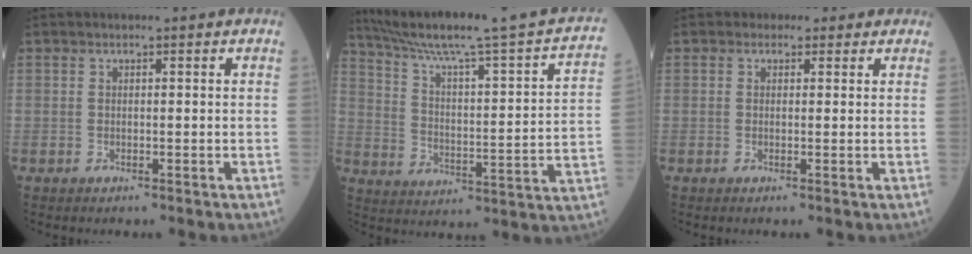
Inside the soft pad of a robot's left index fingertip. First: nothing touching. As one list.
[{"total": 24.4, "force": [20.5, -0.3, 13.3], "torque": [-0.209, -0.037, 0.278]}, {"total": 2.2, "force": [1.3, 1.8, 0.3], "torque": [0.002, 0.008, 0.010]}]